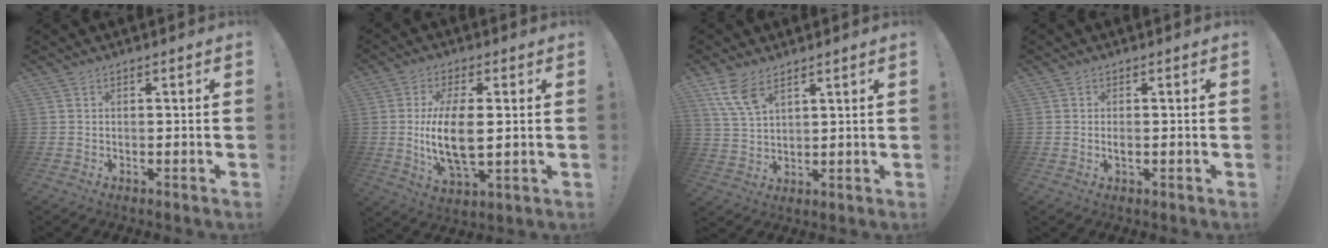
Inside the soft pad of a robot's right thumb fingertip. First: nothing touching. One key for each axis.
{"total": 13.2, "fx": 0.3, "fy": 5.8, "fz": 11.9, "tx": -0.240, "ty": -0.018, "tz": -0.003}
{"total": 8.7, "fx": 5.5, "fy": 4.4, "fz": 5.0, "tx": -0.097, "ty": -0.020, "tz": 0.110}
{"total": 1.4, "fx": -0.3, "fy": 0.5, "fz": 1.3, "tx": -0.021, "ty": 0.000, "tz": -0.006}